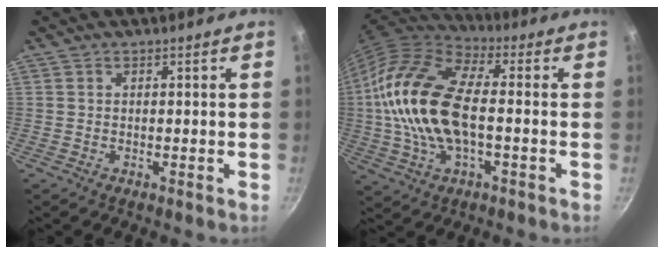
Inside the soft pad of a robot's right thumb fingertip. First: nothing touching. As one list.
[{"total": 20.3, "force": [-0.6, 10.4, 17.4], "torque": [-0.337, 0.032, -0.025]}]